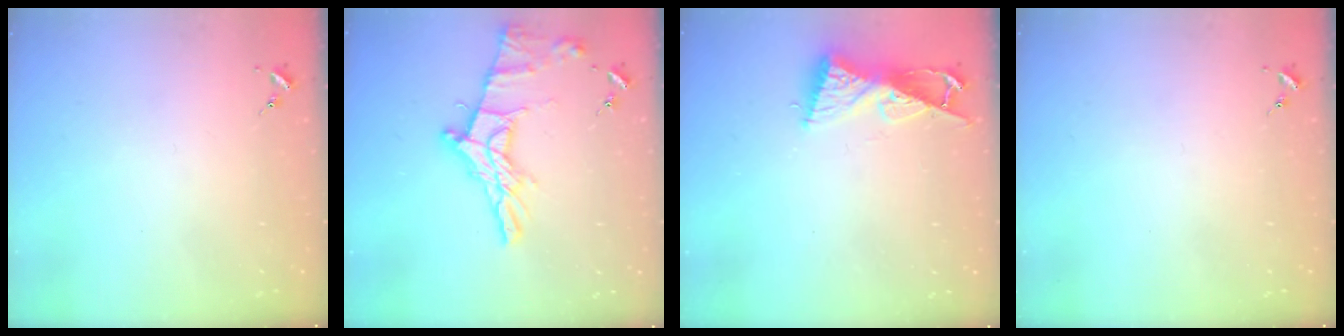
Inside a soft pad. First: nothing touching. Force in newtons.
{"total": 16.2, "press": 16.1, "slide": 1.0}
{"total": 8.9, "press": 8.9, "slide": 0.3}
{"total": 0.0}